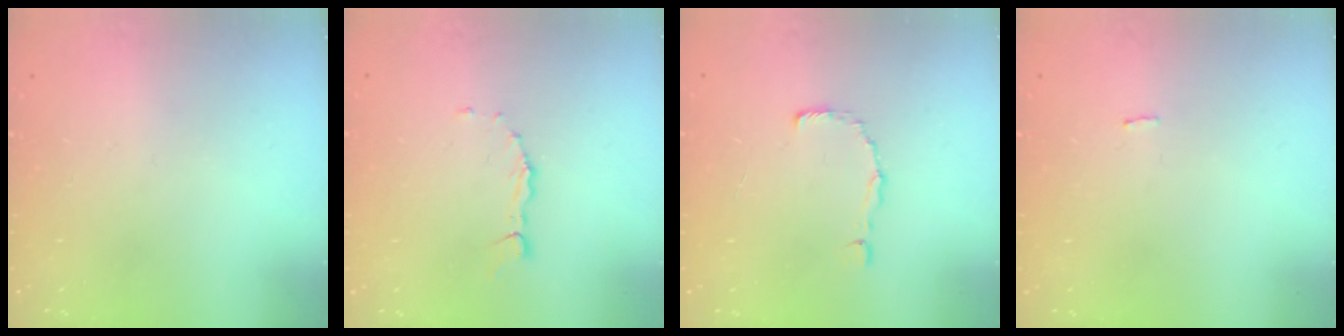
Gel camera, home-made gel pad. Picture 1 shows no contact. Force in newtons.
{"total": 1.9, "press": 1.9, "slide": 0.2}
{"total": 2.0, "press": 2.0, "slide": 0.1}
{"total": 1.4, "press": 1.3, "slide": 0.1}